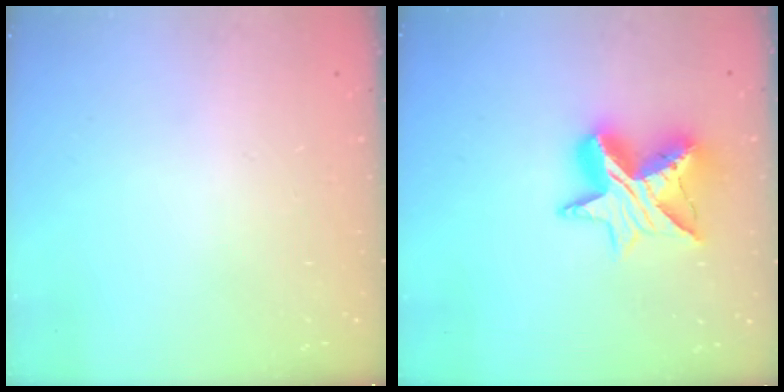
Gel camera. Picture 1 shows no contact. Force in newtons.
{"total": 12.7, "press": 12.7, "slide": 1.0}